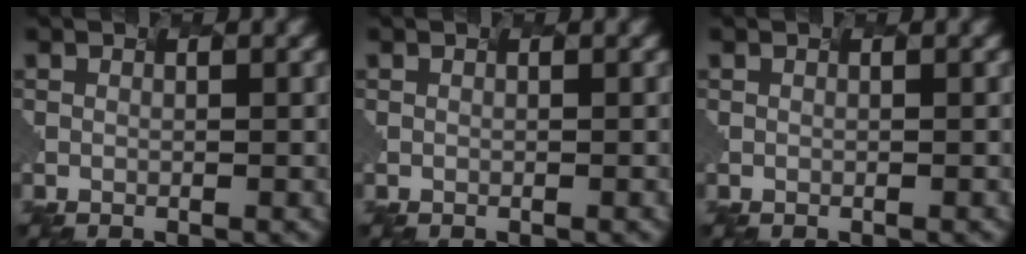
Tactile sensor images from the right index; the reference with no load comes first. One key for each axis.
{"total": 0.0}
{"total": 0.0}